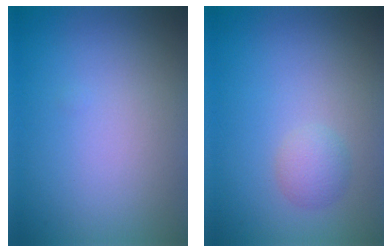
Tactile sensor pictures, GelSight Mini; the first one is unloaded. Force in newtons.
{"total": 1.6, "press": 1.6, "slide": 0.0}